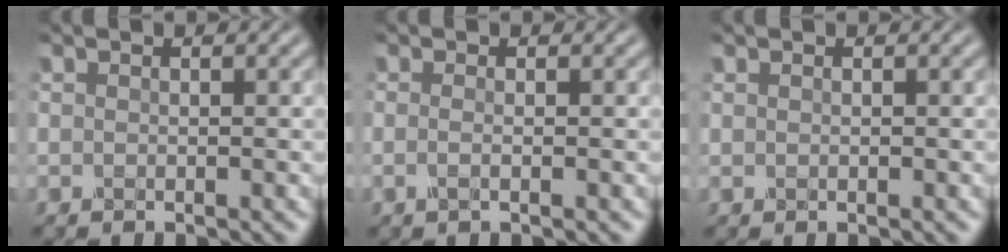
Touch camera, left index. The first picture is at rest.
{"total": 1.3, "force": [-0.1, 0.6, 1.1], "torque": [-0.013, -0.002, -0.014]}
{"total": 0.0}